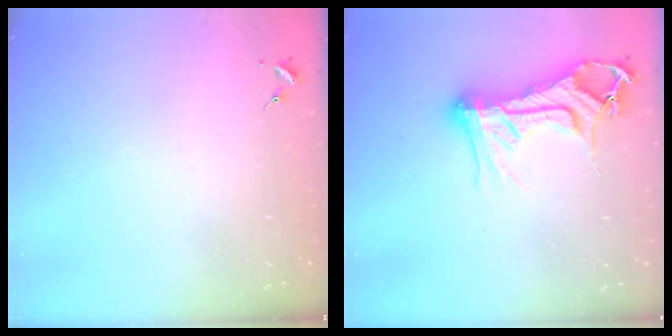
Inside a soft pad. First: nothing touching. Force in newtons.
{"total": 15.6, "press": 15.6, "slide": 1.1}